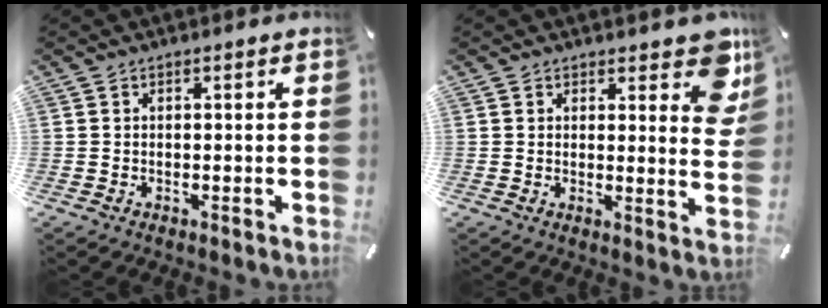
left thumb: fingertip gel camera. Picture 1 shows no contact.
{"total": 8.5, "force": [5.5, 3.7, 5.4], "torque": [-0.050, -0.036, 0.091]}